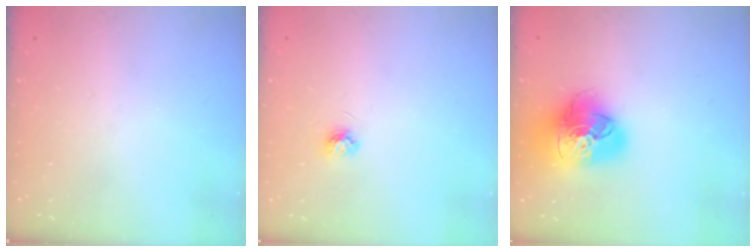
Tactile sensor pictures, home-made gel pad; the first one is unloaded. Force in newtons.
{"total": 3.9, "press": 3.9, "slide": 0.5}
{"total": 21.8, "press": 21.6, "slide": 2.6}